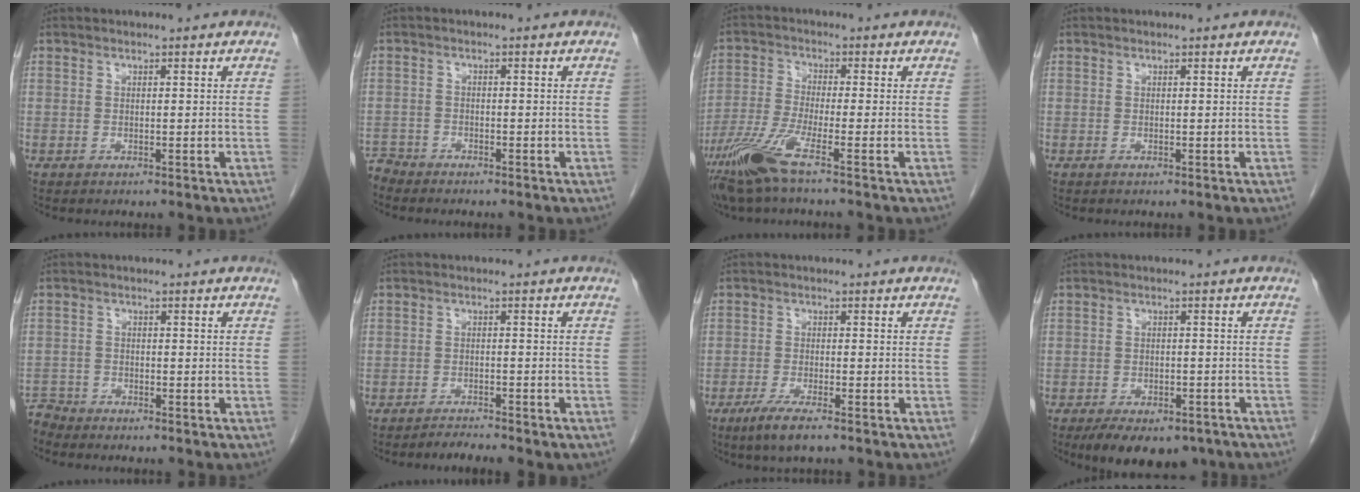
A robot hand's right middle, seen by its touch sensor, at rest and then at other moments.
{"total": 2.5, "force": [-2.4, 0.3, -0.6], "torque": [0.011, -0.008, -0.049]}
{"total": 7.5, "force": [-4.8, -0.1, 5.8], "torque": [-0.130, -0.018, -0.100]}
{"total": 0.0}
{"total": 2.7, "force": [-2.5, 0.4, -0.7], "torque": [0.013, -0.007, -0.052]}
{"total": 2.3, "force": [-2.2, -0.1, 0.6], "torque": [-0.014, -0.005, -0.035]}
{"total": 4.5, "force": [-3.0, 0.4, 3.3], "torque": [-0.068, -0.012, -0.055]}
{"total": 11.1, "force": [-8.0, 5.4, 5.5], "torque": [-0.077, -0.003, -0.112]}